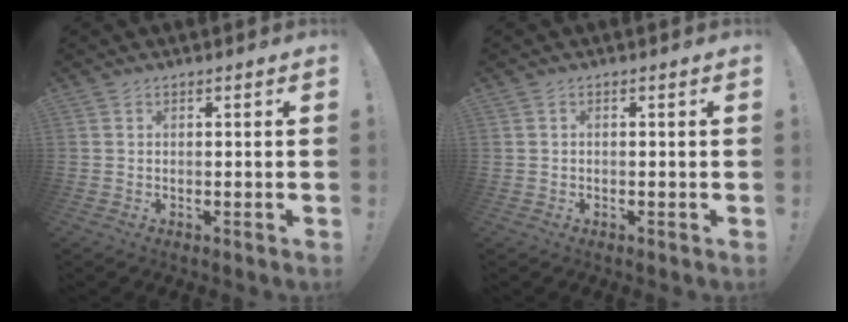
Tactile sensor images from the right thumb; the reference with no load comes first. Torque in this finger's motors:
{"motor_torque": [0.71, 0.81, 0.29, -0.31, 0.00]}